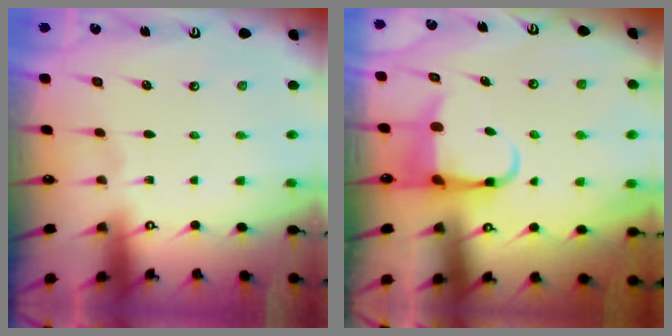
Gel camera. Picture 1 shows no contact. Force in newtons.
{"total": 4.9, "press": 4.8, "slide": 0.7}